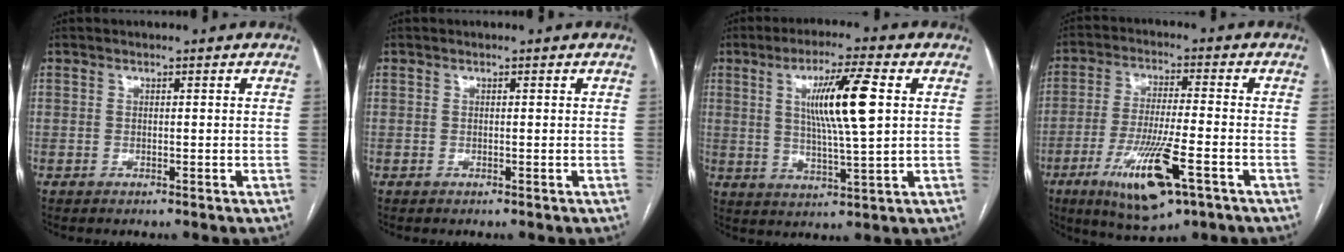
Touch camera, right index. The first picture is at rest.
{"total": 0.0}
{"total": 10.9, "force": [2.6, 0.3, 10.6], "torque": [-0.189, -0.001, 0.046]}
{"total": 13.1, "force": [-6.0, 2.3, 11.4], "torque": [-0.217, -0.023, -0.096]}